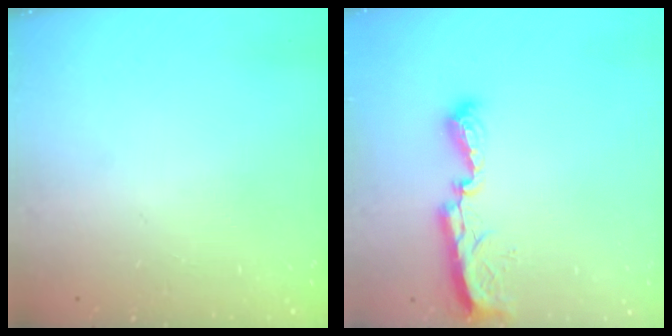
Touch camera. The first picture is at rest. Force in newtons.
{"total": 8.5, "press": 8.5, "slide": 0.4}